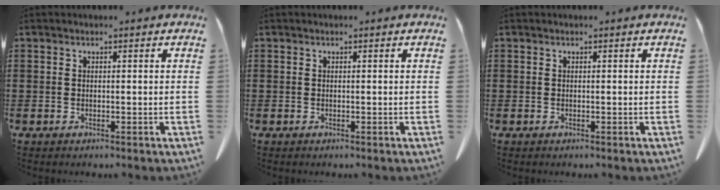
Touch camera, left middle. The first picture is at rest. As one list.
[{"total": 0.0}, {"total": 0.0}]